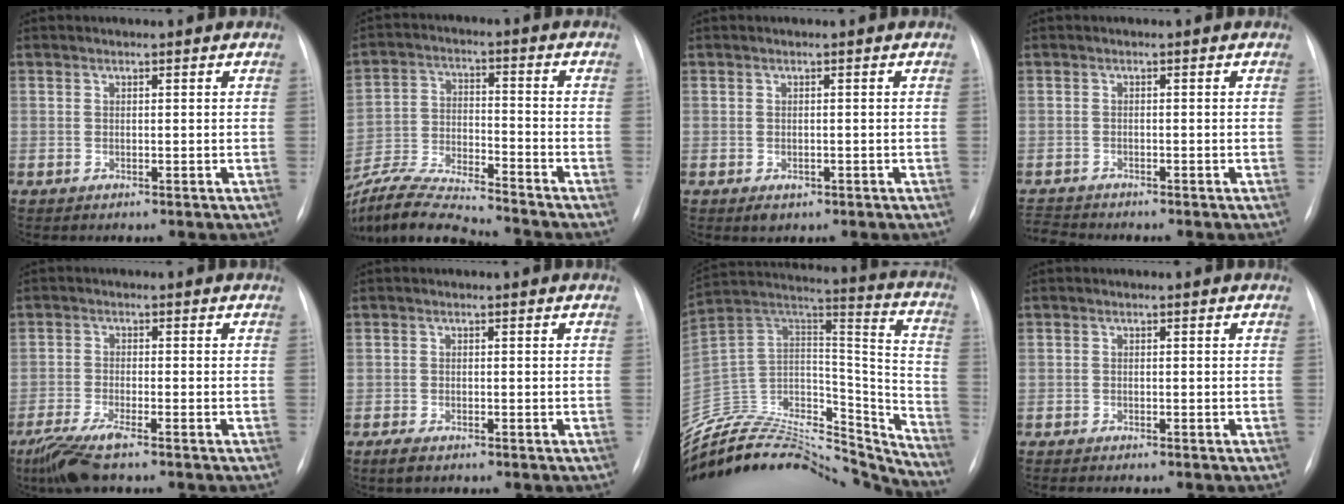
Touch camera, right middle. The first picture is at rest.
{"total": 15.0, "force": [-14.1, 0.1, 5.2], "torque": [-0.102, -0.006, -0.252]}
{"total": 1.5, "force": [-0.7, 1.0, 0.9], "torque": [-0.011, 0.000, -0.003]}
{"total": 2.8, "force": [-2.8, -0.3, -0.1], "torque": [-0.004, -0.020, -0.048]}
{"total": 6.2, "force": [-4.6, 0.4, 4.2], "torque": [-0.090, -0.020, -0.085]}
{"total": 2.0, "force": [-1.5, 0.7, 1.2], "torque": [-0.035, -0.006, -0.025]}
{"total": 34.5, "force": [-32.1, 7.7, 10.1], "torque": [-0.172, 0.001, -0.489]}
{"total": 3.1, "force": [-2.7, 0.5, 1.5], "torque": [-0.024, -0.007, -0.032]}